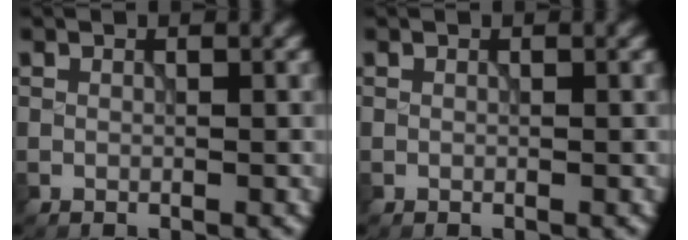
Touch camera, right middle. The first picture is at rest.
{"total": 0.0}